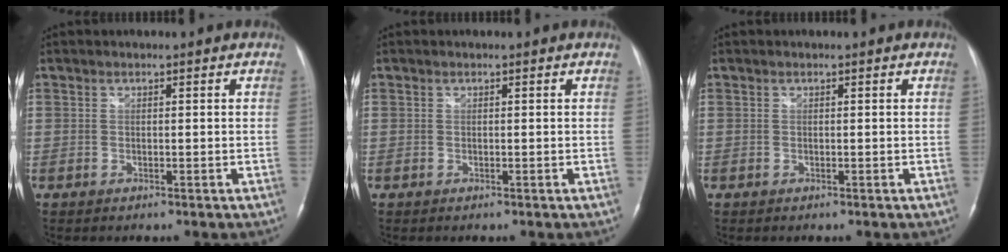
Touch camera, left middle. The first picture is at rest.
{"total": 0.0}
{"total": 0.0}